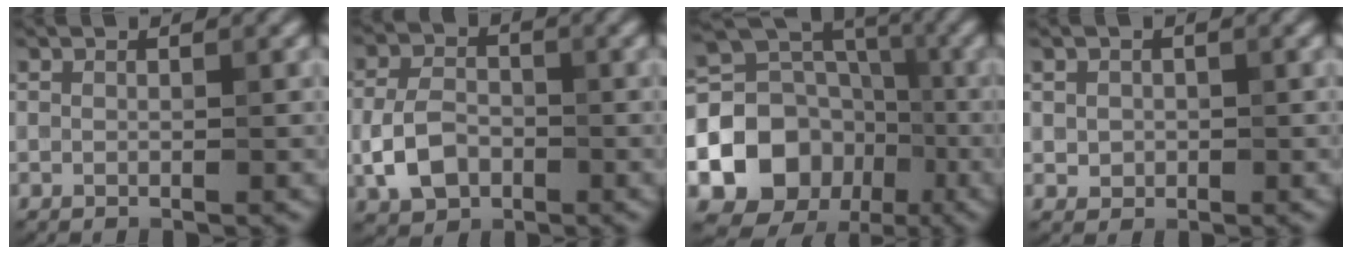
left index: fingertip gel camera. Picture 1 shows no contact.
{"total": 4.5, "force": [-1.4, 3.3, 2.8], "torque": [-0.058, -0.001, -0.031]}
{"total": 11.0, "force": [-3.0, 9.2, 5.2], "torque": [-0.105, 0.000, -0.061]}
{"total": 1.4, "force": [0.1, 1.3, 0.4], "torque": [-0.003, -0.006, 0.003]}